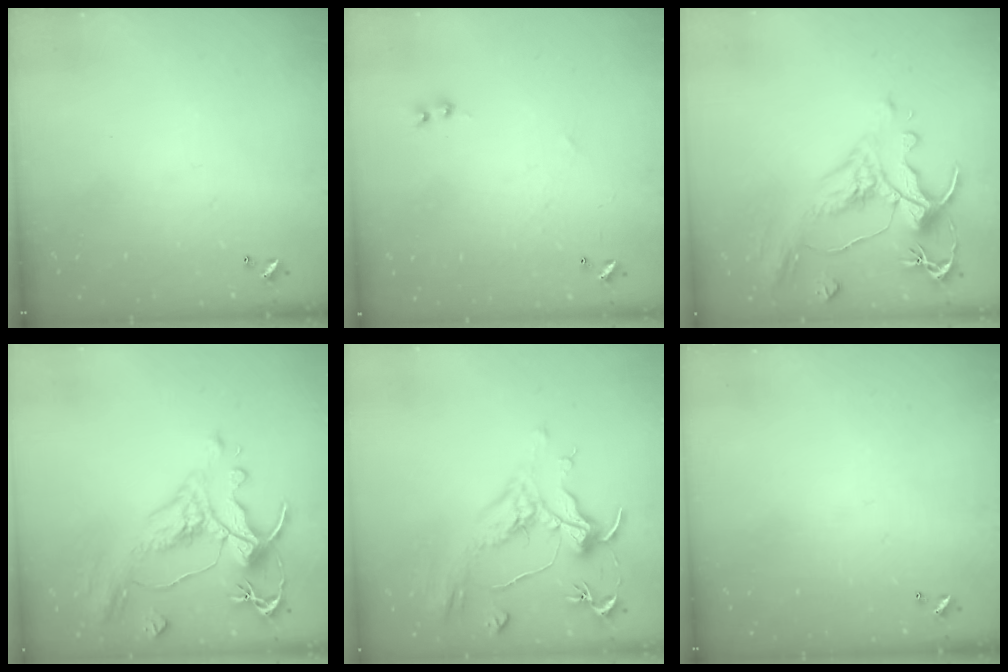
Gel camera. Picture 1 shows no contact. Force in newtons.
{"total": 1.1, "press": 0.9, "slide": 0.6}
{"total": 1.5, "press": 0.2, "slide": 1.5}
{"total": 1.8, "press": 0.9, "slide": 1.5}
{"total": 1.1, "press": 0.1, "slide": 1.1}
{"total": 0.0}